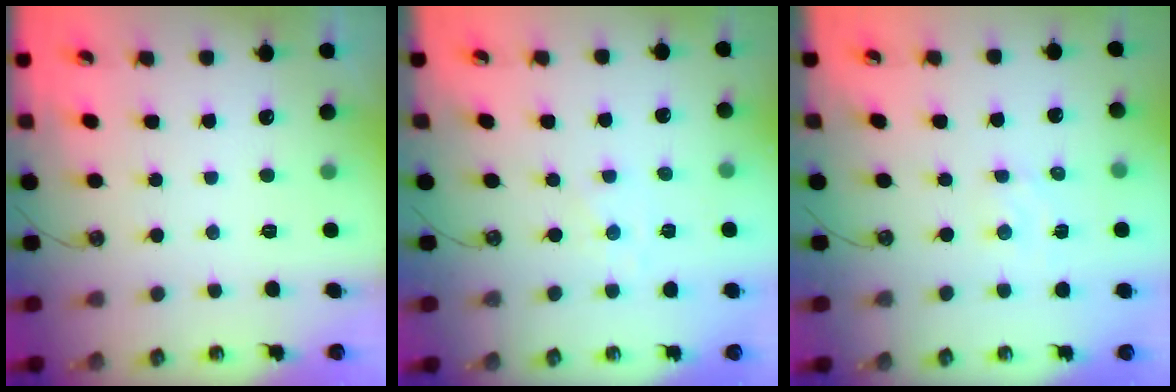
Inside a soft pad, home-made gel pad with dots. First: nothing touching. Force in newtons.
{"total": 0.8, "press": 0.7, "slide": 0.4}
{"total": 1.7, "press": 1.6, "slide": 0.3}